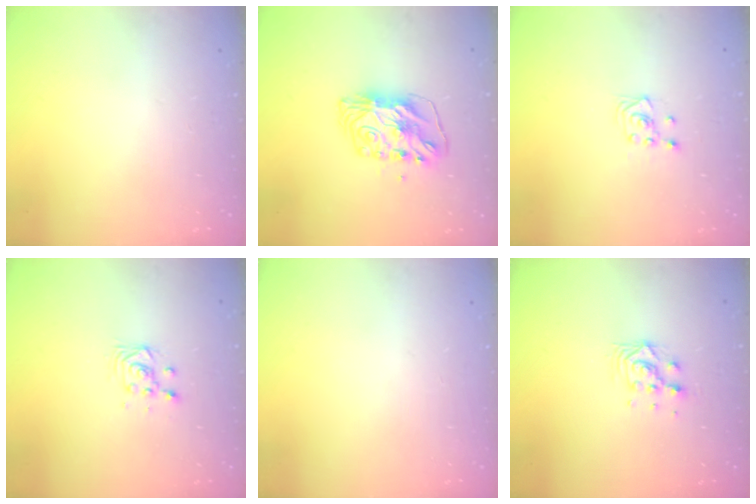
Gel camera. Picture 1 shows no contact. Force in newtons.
{"total": 8.4, "press": 8.4, "slide": 0.8}
{"total": 3.0, "press": 2.6, "slide": 1.5}
{"total": 3.9, "press": 3.9, "slide": 0.2}
{"total": 0.0}
{"total": 7.0, "press": 7.0, "slide": 0.5}